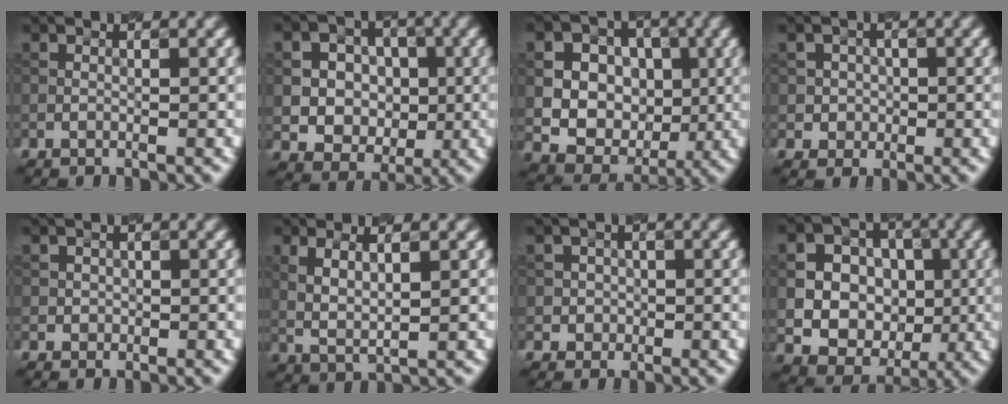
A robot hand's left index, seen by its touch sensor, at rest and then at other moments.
{"total": 7.4, "force": [0.9, 6.7, 3.2], "torque": [-0.058, 0.020, 0.009]}
{"total": 13.7, "force": [2.5, 12.1, 5.8], "torque": [-0.125, 0.028, 0.040]}
{"total": 2.1, "force": [0.2, 2.1, 0.3], "torque": [0.013, 0.000, -0.002]}
{"total": 0.8, "force": [0.1, 0.8, 0.0], "torque": [0.008, -0.004, 0.000]}
{"total": 2.8, "force": [1.1, 0.8, 2.4], "torque": [-0.052, -0.003, 0.024]}
{"total": 1.7, "force": [0.1, 1.7, 0.1], "torque": [0.018, -0.001, -0.005]}
{"total": 13.1, "force": [0.9, 12.1, 5.1], "torque": [-0.112, 0.031, -0.001]}